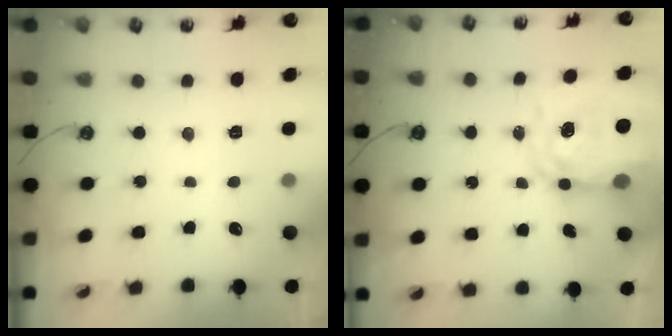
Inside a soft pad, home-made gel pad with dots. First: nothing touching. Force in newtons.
{"total": 11.8, "press": 11.7, "slide": 1.0}